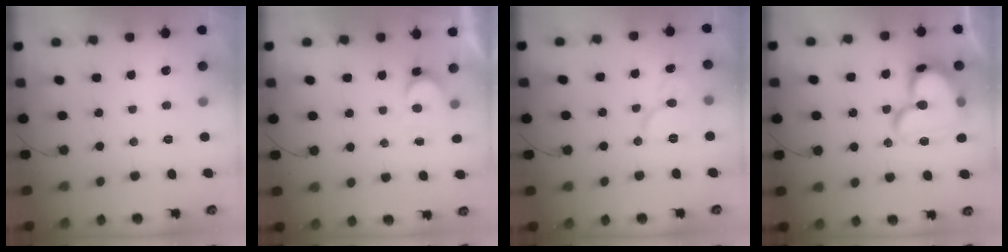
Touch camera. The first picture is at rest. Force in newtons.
{"total": 5.4, "press": 5.3, "slide": 0.4}
{"total": 9.0, "press": 8.9, "slide": 1.0}
{"total": 21.5, "press": 21.4, "slide": 2.1}